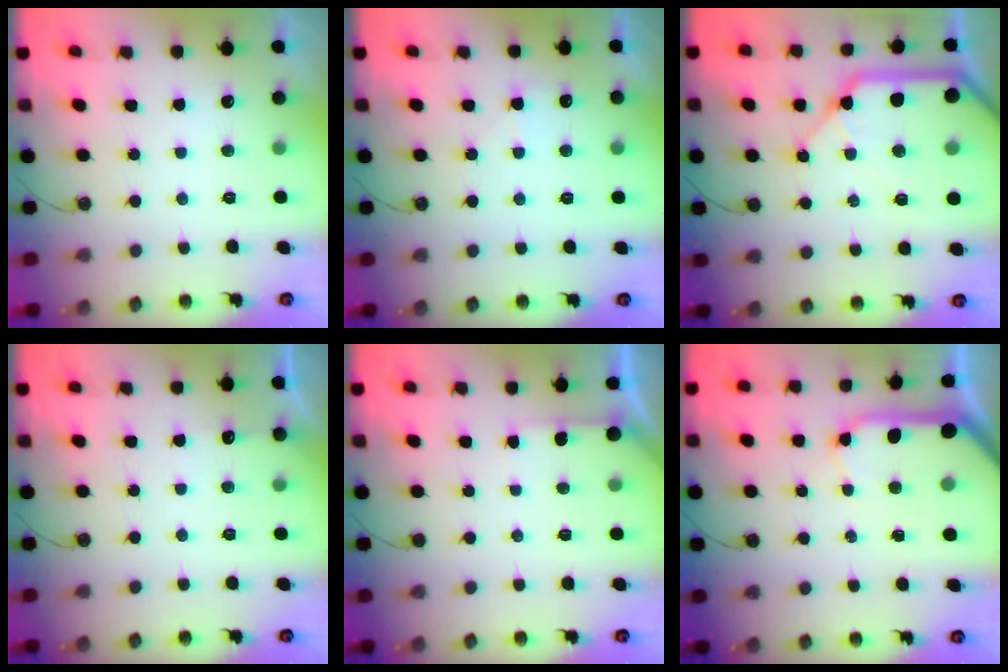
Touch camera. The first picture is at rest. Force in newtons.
{"total": 4.9, "press": 4.8, "slide": 0.8}
{"total": 19.2, "press": 19.0, "slide": 3.0}
{"total": 2.8, "press": 2.8, "slide": 0.4}
{"total": 2.9, "press": 2.9, "slide": 0.3}
{"total": 14.9, "press": 14.7, "slide": 1.9}